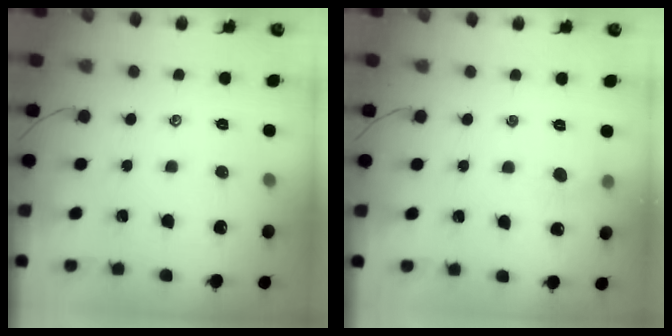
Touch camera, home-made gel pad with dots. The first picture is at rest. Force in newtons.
{"total": 3.7, "press": 3.5, "slide": 1.3}